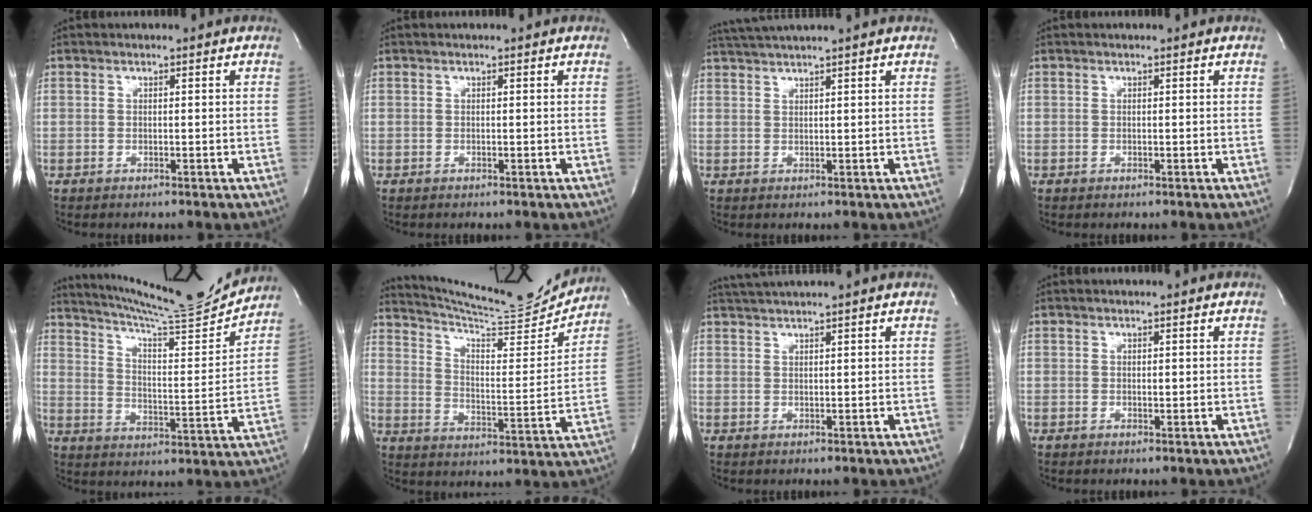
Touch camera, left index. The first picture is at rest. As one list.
[{"total": 0.0}, {"total": 4.7, "force": [4.2, -1.5, 1.8], "torque": [-0.028, 0.016, 0.075]}, {"total": 0.0}, {"total": 16.9, "force": [16.2, -0.9, 4.7], "torque": [-0.085, -0.055, 0.234]}, {"total": 17.6, "force": [17.1, 0.5, 4.3], "torque": [-0.080, -0.057, 0.243]}, {"total": 4.2, "force": [3.7, -1.3, 1.5], "torque": [-0.021, 0.016, 0.068]}, {"total": 0.7, "force": [0.5, 0.2, 0.5], "torque": [-0.008, -0.004, 0.006]}]